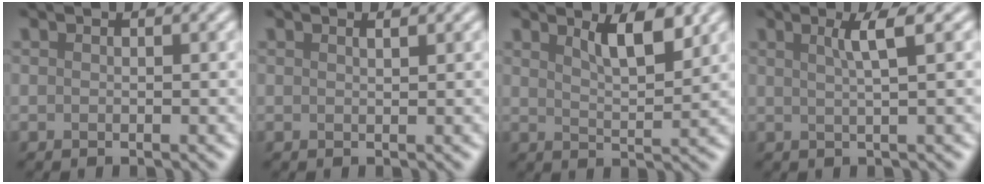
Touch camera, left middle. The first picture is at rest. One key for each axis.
{"total": 0.6, "fx": 0.5, "fy": 0.1, "fz": 0.3, "tx": -0.004, "ty": -0.001, "tz": 0.008}
{"total": 3.8, "fx": 2.3, "fy": 1.0, "fz": 2.8, "tx": -0.045, "ty": -0.002, "tz": 0.040}
{"total": 2.8, "fx": 1.0, "fy": 0.6, "fz": 2.6, "tx": -0.036, "ty": 0.006, "tz": 0.012}